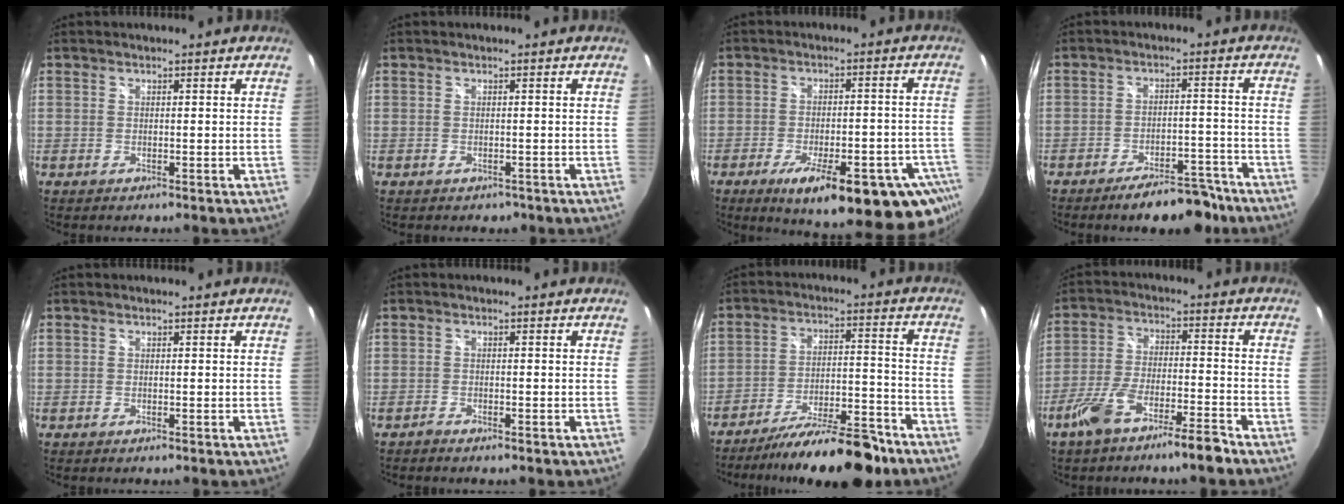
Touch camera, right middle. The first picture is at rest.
{"total": 1.3, "force": [-0.7, 1.1, 0.4], "torque": [-0.008, -0.004, -0.006]}
{"total": 23.4, "force": [-14.8, 7.2, 16.7], "torque": [-0.225, -0.033, -0.191]}
{"total": 9.9, "force": [-8.0, 3.4, 4.7], "torque": [-0.077, 0.015, -0.104]}
{"total": 0.0}
{"total": 1.7, "force": [-1.4, 0.6, 0.7], "torque": [-0.017, -0.004, -0.022]}
{"total": 17.3, "force": [-14.0, 3.9, 9.3], "torque": [-0.158, -0.014, -0.208]}
{"total": 9.8, "force": [-7.2, 1.4, 6.5], "torque": [-0.139, -0.005, -0.126]}